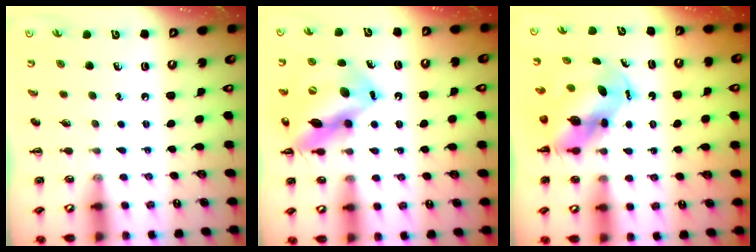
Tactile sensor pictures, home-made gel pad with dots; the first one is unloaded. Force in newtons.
{"total": 17.6, "press": 17.3, "slide": 3.1}
{"total": 8.0, "press": 7.8, "slide": 1.7}